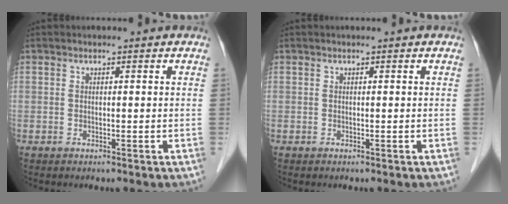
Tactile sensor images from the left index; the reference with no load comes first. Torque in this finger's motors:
{"motor_torque": [0.04, 0.00, 0.00, 0.00]}